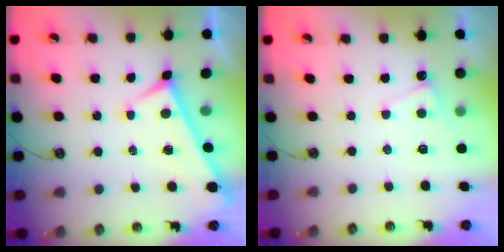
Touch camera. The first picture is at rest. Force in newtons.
{"total": 1.7, "press": 1.7, "slide": 0.4}